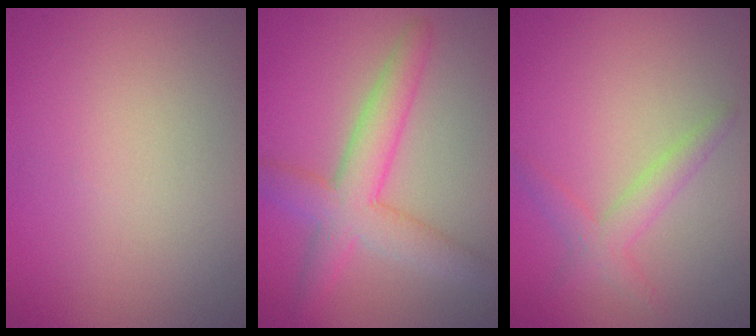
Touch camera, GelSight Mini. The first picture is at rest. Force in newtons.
{"total": 5.2, "press": 5.2, "slide": 0.3}
{"total": 2.2, "press": 2.2, "slide": 0.0}